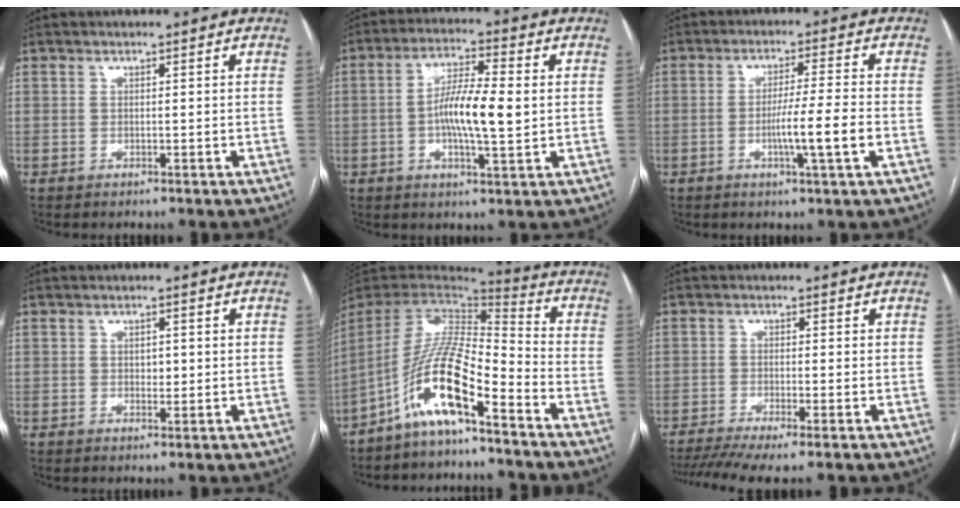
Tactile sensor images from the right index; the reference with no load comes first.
{"total": 9.5, "force": [-0.2, 1.8, 9.3], "torque": [-0.176, 0.005, -0.007]}
{"total": 7.1, "force": [-1.9, -0.8, 6.8], "torque": [-0.115, -0.009, -0.035]}
{"total": 1.8, "force": [0.2, 1.1, 1.4], "torque": [-0.019, 0.000, 0.004]}
{"total": 13.7, "force": [-8.2, 2.1, 10.8], "torque": [-0.218, 0.006, -0.155]}
{"total": 6.6, "force": [-4.7, 0.3, 4.6], "torque": [-0.081, -0.008, -0.081]}